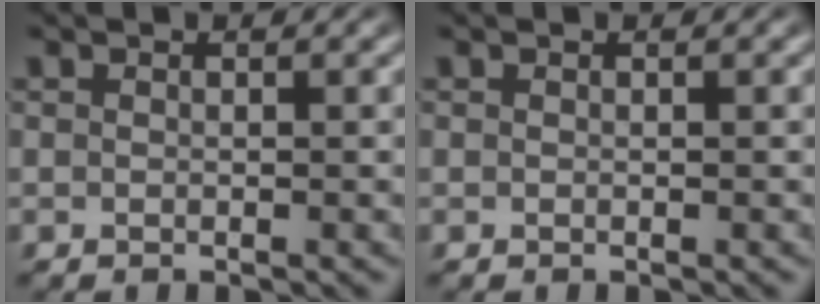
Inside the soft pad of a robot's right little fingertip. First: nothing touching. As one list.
[{"total": 0.0}]